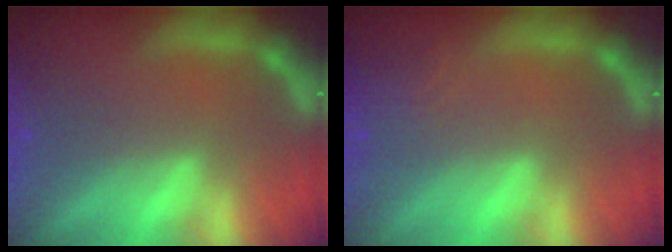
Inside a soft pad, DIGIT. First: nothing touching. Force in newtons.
{"total": 1.9}